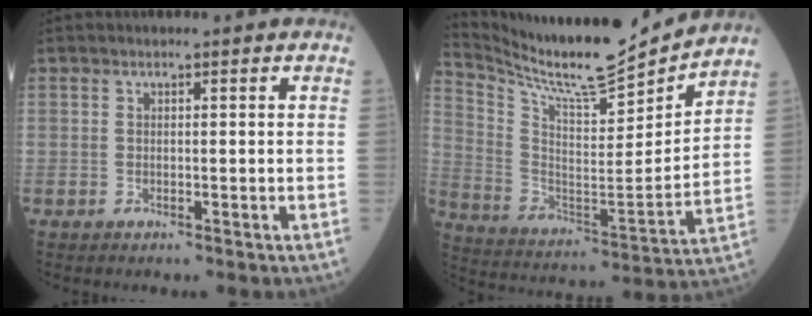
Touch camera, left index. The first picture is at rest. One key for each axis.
{"total": 18.0, "fx": 17.0, "fy": 1.0, "fz": 5.8, "tx": -0.126, "ty": -0.035, "tz": 0.281}